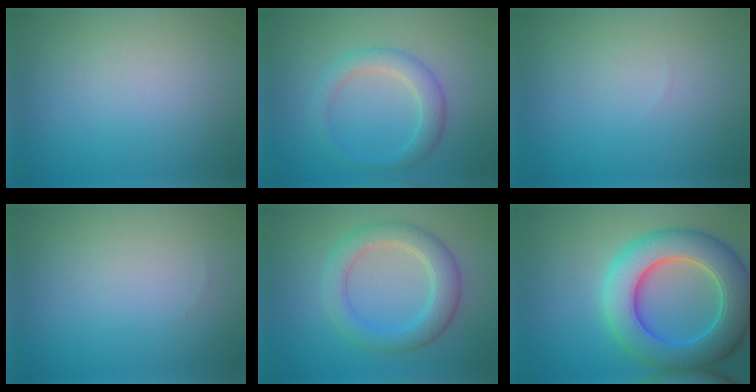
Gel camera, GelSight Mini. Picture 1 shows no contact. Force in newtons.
{"total": 2.8, "press": 2.8, "slide": 0.1}
{"total": 0.0}
{"total": 0.0}
{"total": 4.4, "press": 4.4, "slide": 0.1}
{"total": 9.2, "press": 9.2, "slide": 0.3}